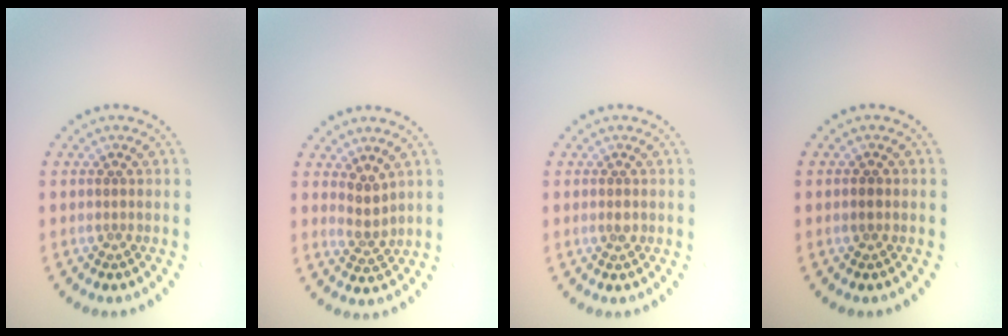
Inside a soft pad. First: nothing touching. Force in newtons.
{"total": 2.1, "press": 1.5, "slide": 1.4}
{"total": 0.7, "press": 0.6, "slide": 0.4}
{"total": 0.8, "press": 0.8, "slide": 0.1}